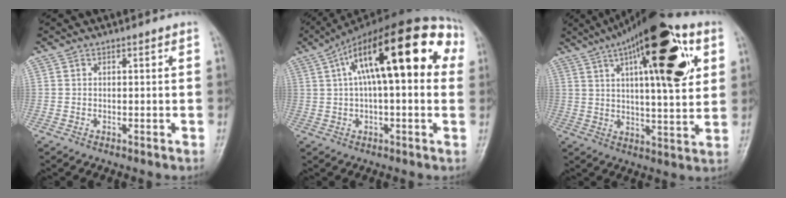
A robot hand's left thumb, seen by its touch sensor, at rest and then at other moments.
{"total": 24.0, "force": [6.4, 9.0, 21.3], "torque": [-0.319, 0.051, 0.089]}
{"total": 24.0, "force": [9.4, 7.7, 20.6], "torque": [-0.293, -0.004, 0.139]}